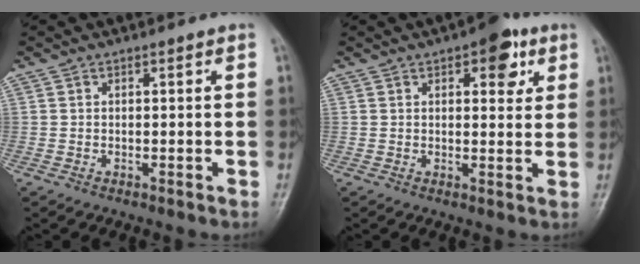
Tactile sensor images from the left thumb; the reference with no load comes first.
{"total": 7.0, "force": [3.3, 3.4, 5.1], "torque": [-0.036, -0.008, 0.035]}